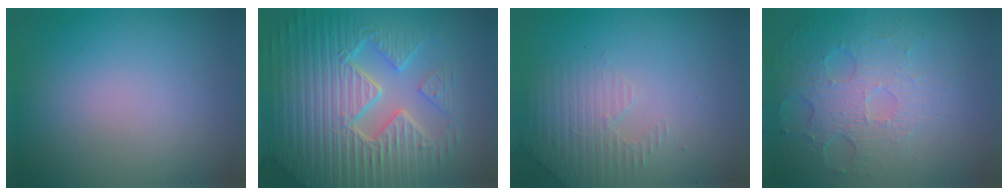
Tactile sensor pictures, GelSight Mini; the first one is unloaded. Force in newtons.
{"total": 9.5, "press": 6.7, "slide": 6.7}
{"total": 2.8, "press": 2.7, "slide": 0.8}
{"total": 4.9, "press": 3.4, "slide": 3.5}